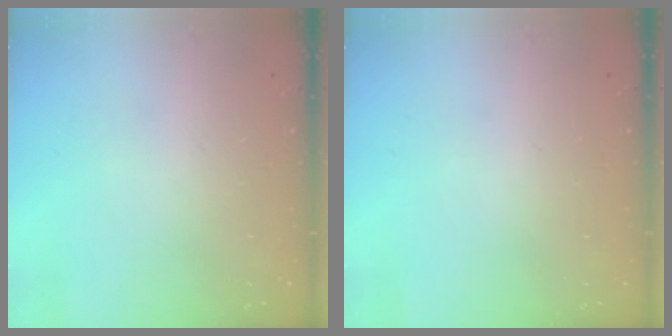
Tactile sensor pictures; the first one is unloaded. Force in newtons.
{"total": 0.0}